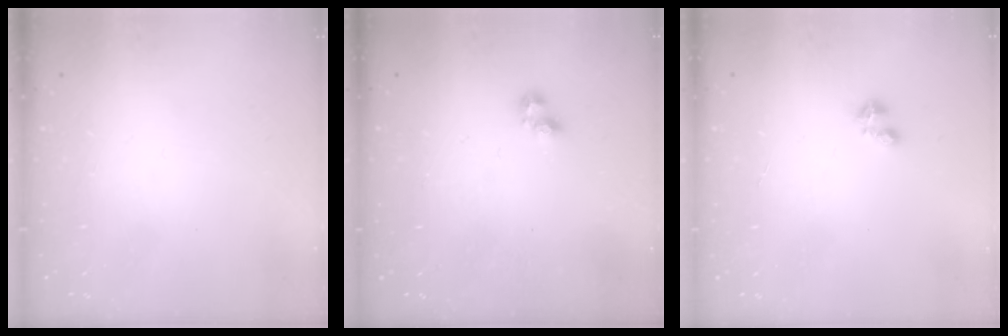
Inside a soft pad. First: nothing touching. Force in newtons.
{"total": 2.4, "press": 2.3, "slide": 0.4}
{"total": 1.8, "press": 1.8, "slide": 0.4}